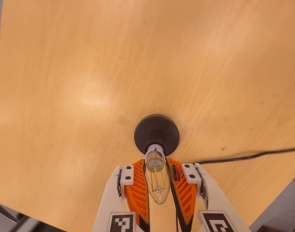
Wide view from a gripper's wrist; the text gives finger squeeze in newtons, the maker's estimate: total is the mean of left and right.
{"total": 18.3, "left": 18.3, "right": 18.3}